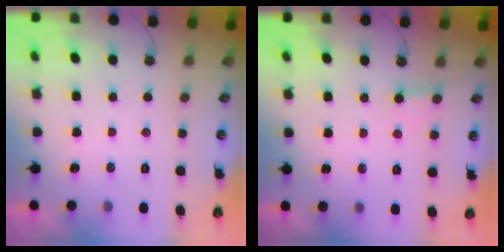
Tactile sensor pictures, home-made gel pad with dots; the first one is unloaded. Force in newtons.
{"total": 2.2, "press": 2.2, "slide": 0.1}